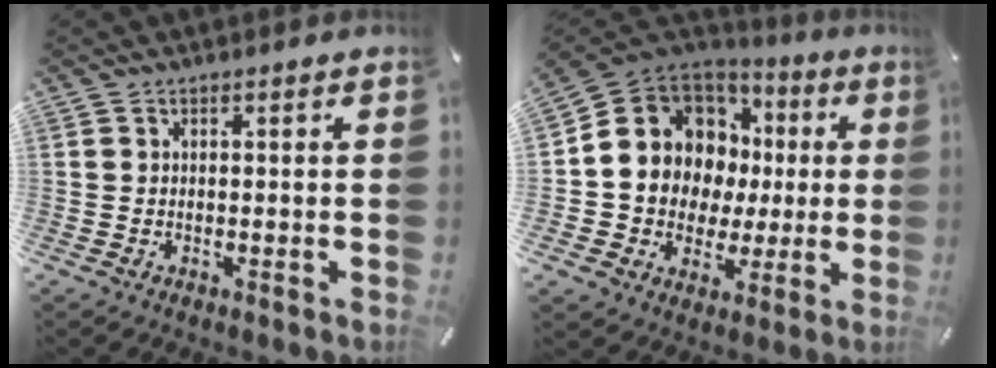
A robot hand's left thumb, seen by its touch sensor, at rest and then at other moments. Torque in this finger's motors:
{"motor_torque": [1.99, 3.02, 2.10, -0.47, 0.50]}